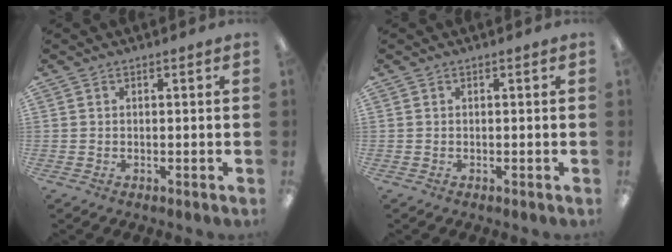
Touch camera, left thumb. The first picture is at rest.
{"total": 0.0}